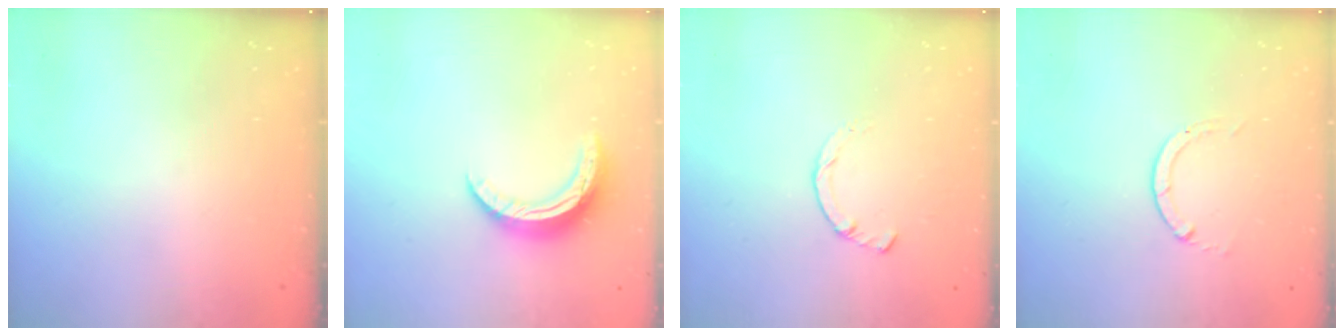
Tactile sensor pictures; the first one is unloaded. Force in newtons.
{"total": 10.1, "press": 10.1, "slide": 0.5}
{"total": 2.3, "press": 2.3, "slide": 0.1}
{"total": 0.6, "press": 0.5, "slide": 0.1}